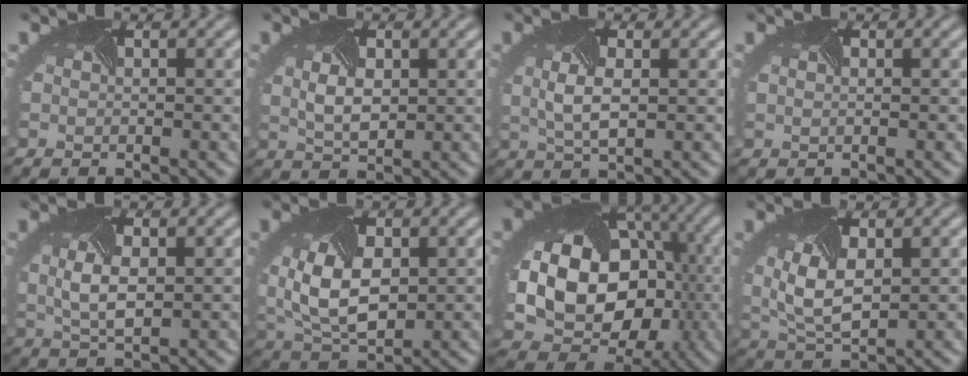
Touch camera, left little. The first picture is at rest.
{"total": 2.8, "force": [0.4, 1.7, 2.3], "torque": [-0.053, -0.008, 0.012]}
{"total": 3.2, "force": [0.3, 1.3, 2.9], "torque": [-0.070, -0.004, 0.006]}
{"total": 1.3, "force": [0.4, 0.8, 0.9], "torque": [-0.008, 0.001, 0.001]}
{"total": 3.4, "force": [0.3, 1.5, 3.0], "torque": [-0.073, -0.005, 0.009]}
{"total": 7.3, "force": [0.1, 4.4, 5.9], "torque": [-0.135, -0.008, 0.006]}
{"total": 18.2, "force": [-0.8, 14.6, 10.8], "torque": [-0.178, -0.034, -0.012]}
{"total": 5.6, "force": [0.5, 2.9, 4.8], "torque": [-0.108, -0.003, 0.012]}